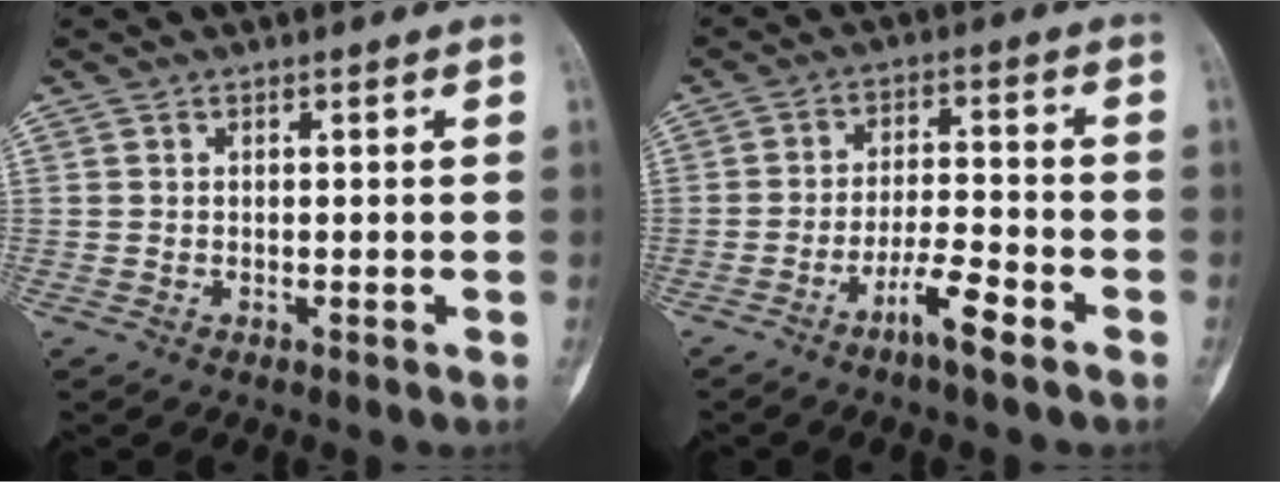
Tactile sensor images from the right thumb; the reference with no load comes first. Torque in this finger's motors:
{"motor_torque": [-0.03, 0.20, -0.21, 0.04, -0.06]}